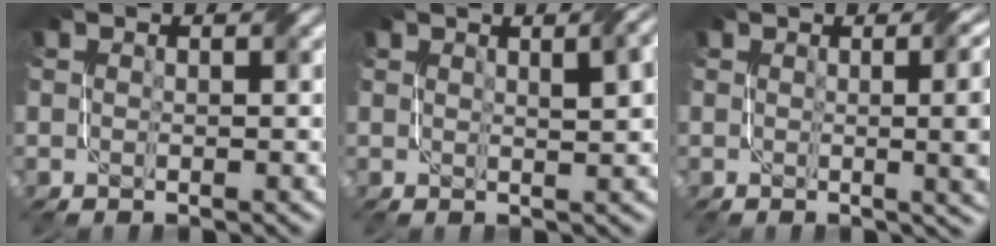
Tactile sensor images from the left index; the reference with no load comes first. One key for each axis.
{"total": 4.4, "fx": 1.8, "fy": 1.5, "fz": 3.7, "tx": -0.028, "ty": 0.015, "tz": 0.019}
{"total": 8.7, "fx": 0.6, "fy": 3.7, "fz": 7.9, "tx": -0.044, "ty": 0.011, "tz": 0.008}